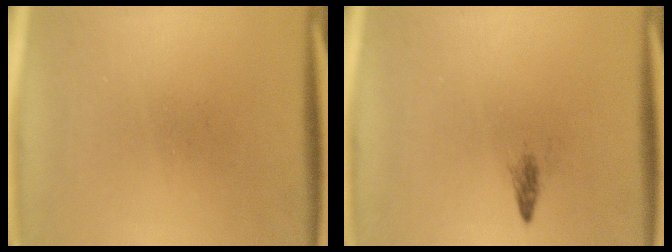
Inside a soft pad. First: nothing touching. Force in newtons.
{"total": 1.0}